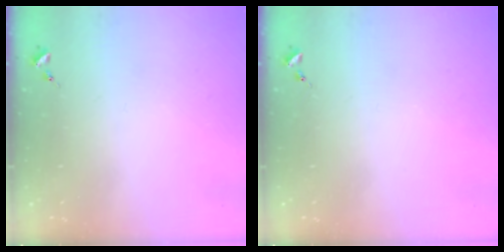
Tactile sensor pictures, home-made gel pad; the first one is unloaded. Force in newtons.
{"total": 0.0}